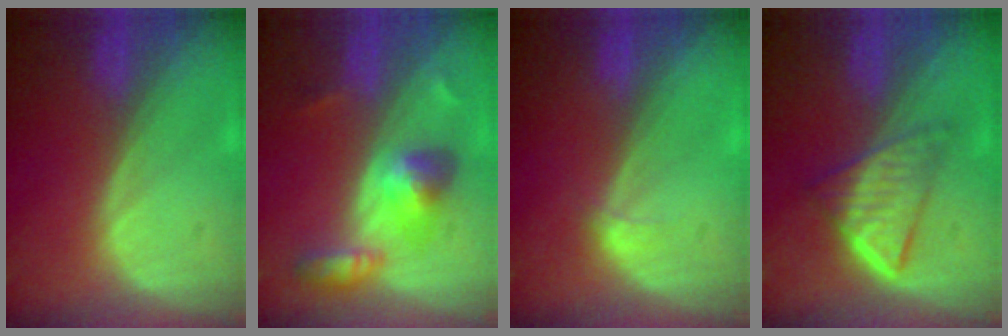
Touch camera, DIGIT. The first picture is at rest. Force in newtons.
{"total": 5.7, "press": 5.6, "slide": 1.0}
{"total": 1.0, "press": 1.0, "slide": 0.1}
{"total": 6.3, "press": 5.4, "slide": 3.1}